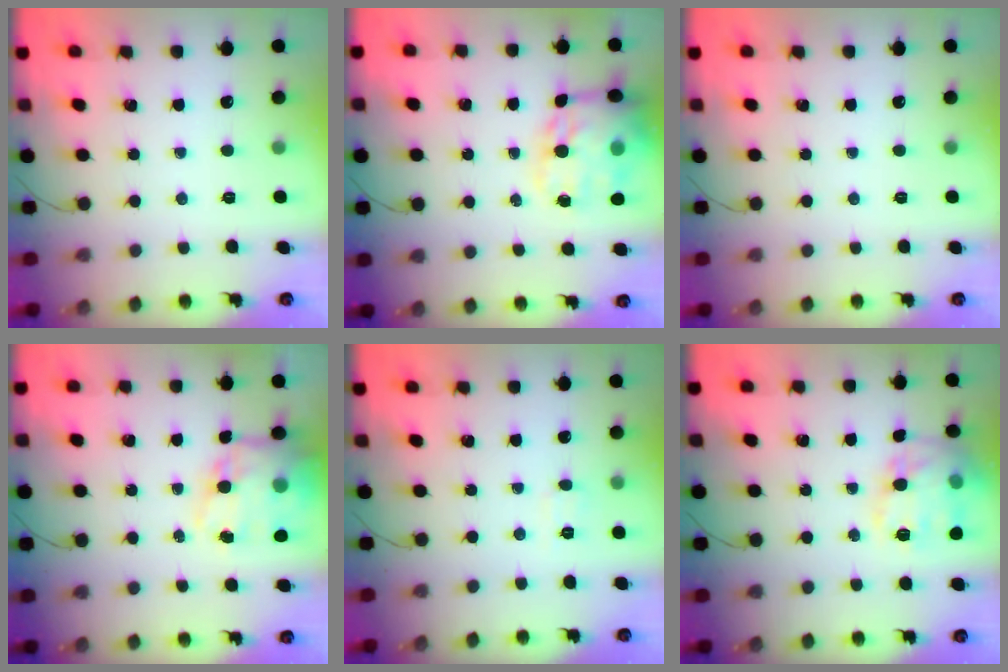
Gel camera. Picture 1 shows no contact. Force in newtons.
{"total": 18.8, "press": 18.4, "slide": 3.7}
{"total": 0.0}
{"total": 17.1, "press": 16.7, "slide": 3.6}
{"total": 4.2, "press": 4.0, "slide": 1.3}
{"total": 17.6, "press": 17.6, "slide": 1.1}